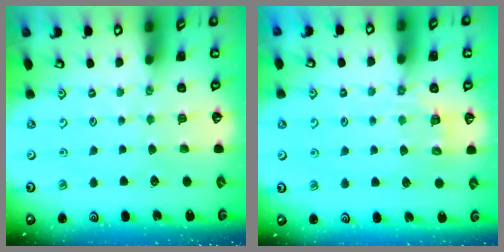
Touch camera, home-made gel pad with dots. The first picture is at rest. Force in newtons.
{"total": 4.6, "press": 4.3, "slide": 1.6}